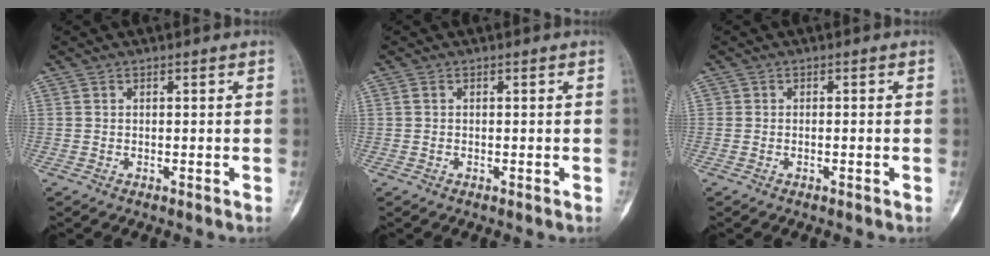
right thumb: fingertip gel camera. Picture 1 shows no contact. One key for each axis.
{"total": 0.7, "fx": 0.1, "fy": 0.5, "fz": 0.4, "tx": -0.007, "ty": 0.000, "tz": 0.000}
{"total": 0.5, "fx": -0.2, "fy": 0.4, "fz": 0.3, "tx": 0.003, "ty": 0.002, "tz": -0.007}